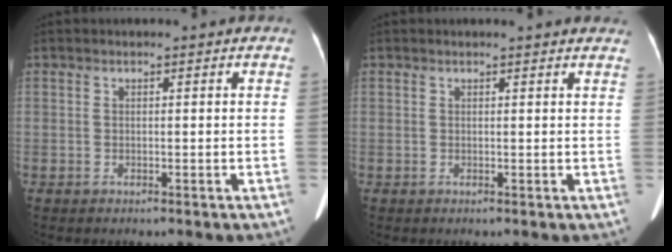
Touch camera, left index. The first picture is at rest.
{"total": 5.6, "force": [5.3, 0.8, 1.6], "torque": [-0.014, 0.006, 0.042]}